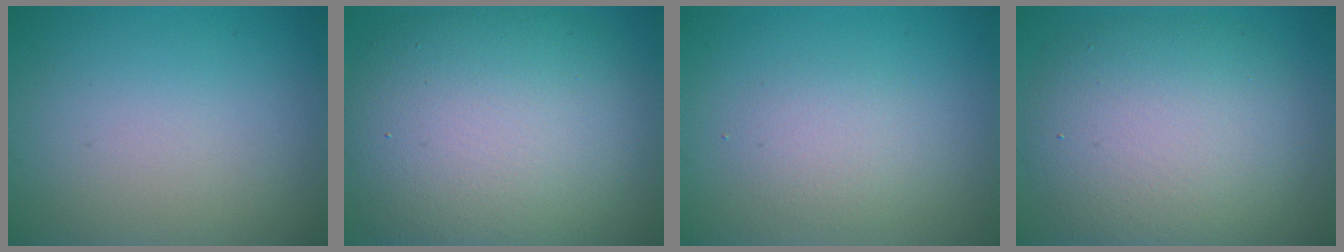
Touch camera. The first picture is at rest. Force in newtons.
{"total": 13.0, "press": 12.9, "slide": 0.9}
{"total": 1.9, "press": 1.9, "slide": 0.1}
{"total": 8.9, "press": 8.9, "slide": 0.5}